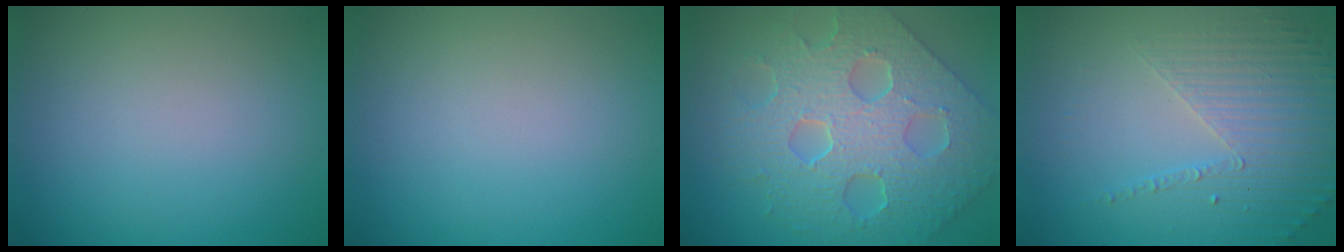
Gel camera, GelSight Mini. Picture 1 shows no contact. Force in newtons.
{"total": 0.0}
{"total": 8.1, "press": 6.7, "slide": 4.6}
{"total": 4.8, "press": 3.2, "slide": 3.5}